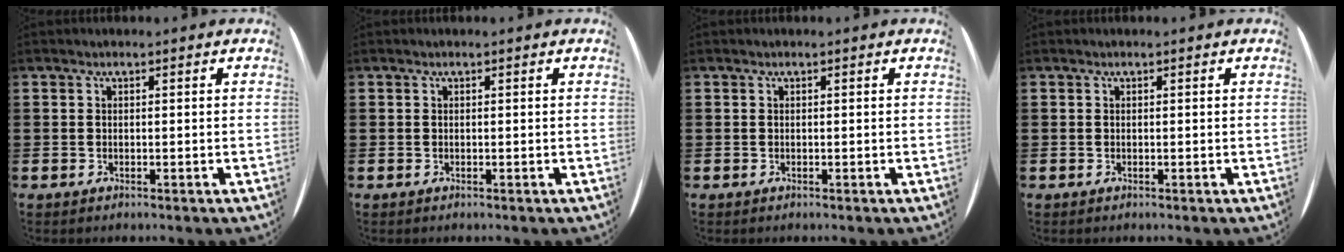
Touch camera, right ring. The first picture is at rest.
{"total": 0.0}
{"total": 0.0}
{"total": 0.0}